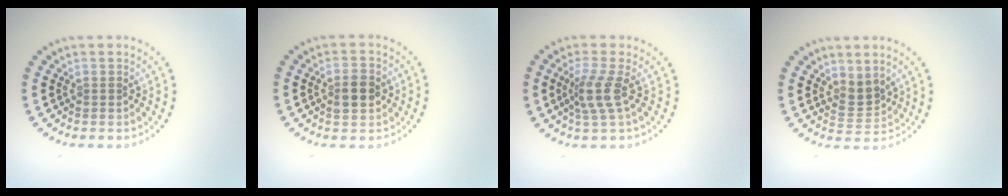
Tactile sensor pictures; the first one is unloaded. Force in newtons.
{"total": 2.9, "press": 2.9, "slide": 0.0}
{"total": 2.7, "press": 2.0, "slide": 1.8}
{"total": 2.2, "press": 1.6, "slide": 1.6}